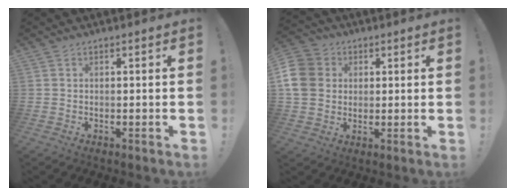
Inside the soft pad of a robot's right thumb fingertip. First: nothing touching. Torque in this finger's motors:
{"motor_torque": [0.23, 0.13, 0.02, 0.12, 0.06]}